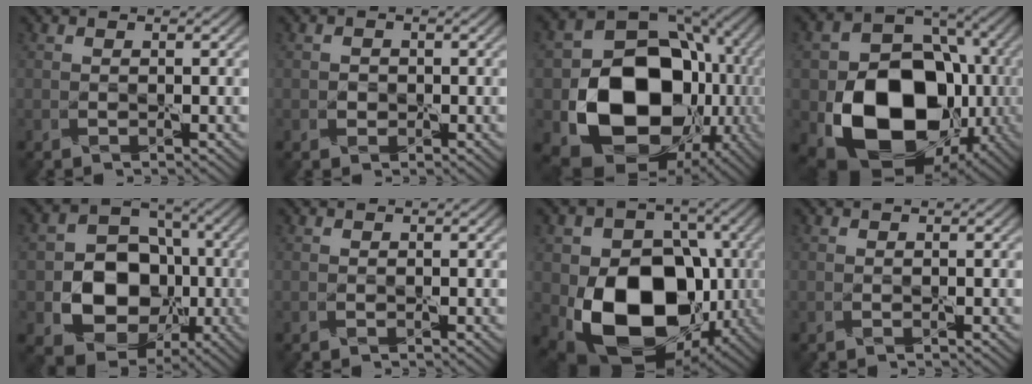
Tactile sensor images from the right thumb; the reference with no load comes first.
{"total": 1.0, "force": [-0.2, 1.0, 0.3], "torque": [-0.002, -0.004, -0.006]}
{"total": 18.7, "force": [-3.4, 14.2, 11.7], "torque": [-0.205, -0.053, -0.043]}
{"total": 17.6, "force": [-4.4, 13.0, 11.0], "torque": [-0.176, -0.039, -0.075]}
{"total": 13.5, "force": [-2.7, 10.9, 7.6], "torque": [-0.138, -0.027, -0.064]}
{"total": 0.0}
{"total": 15.9, "force": [-3.6, 11.5, 10.5], "torque": [-0.160, -0.027, -0.067]}
{"total": 0.0}